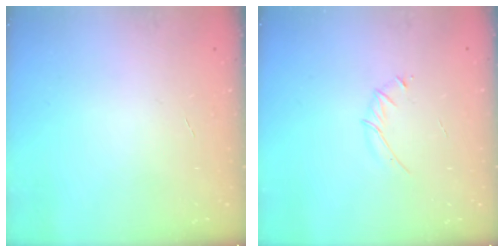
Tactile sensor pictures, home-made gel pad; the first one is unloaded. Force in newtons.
{"total": 3.4, "press": 3.2, "slide": 1.0}